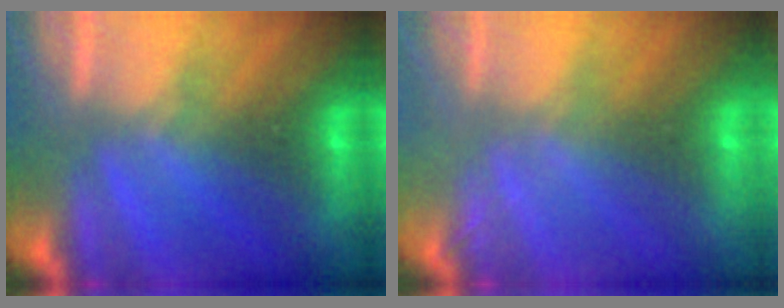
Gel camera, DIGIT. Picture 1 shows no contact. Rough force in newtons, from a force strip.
{"total": 2.1}